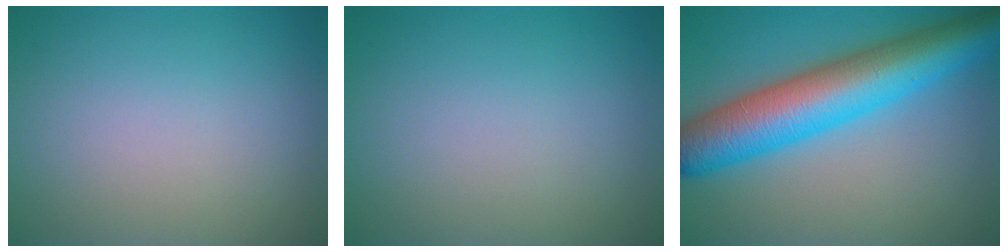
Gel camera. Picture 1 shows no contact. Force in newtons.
{"total": 0.0}
{"total": 10.5, "press": 10.5, "slide": 0.3}